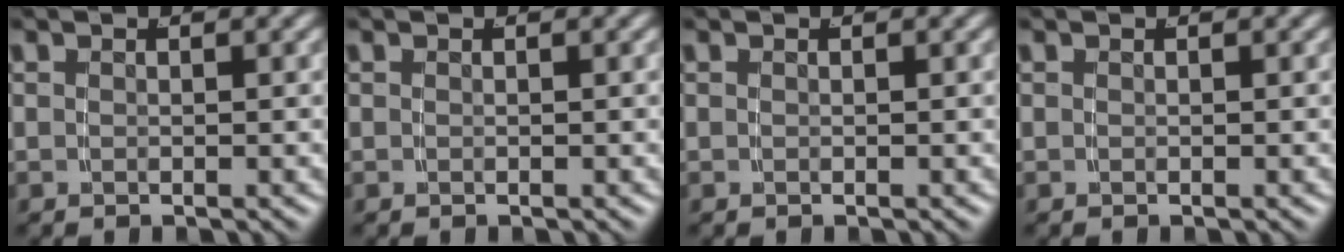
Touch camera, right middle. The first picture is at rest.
{"total": 0.0}
{"total": 0.0}
{"total": 0.0}